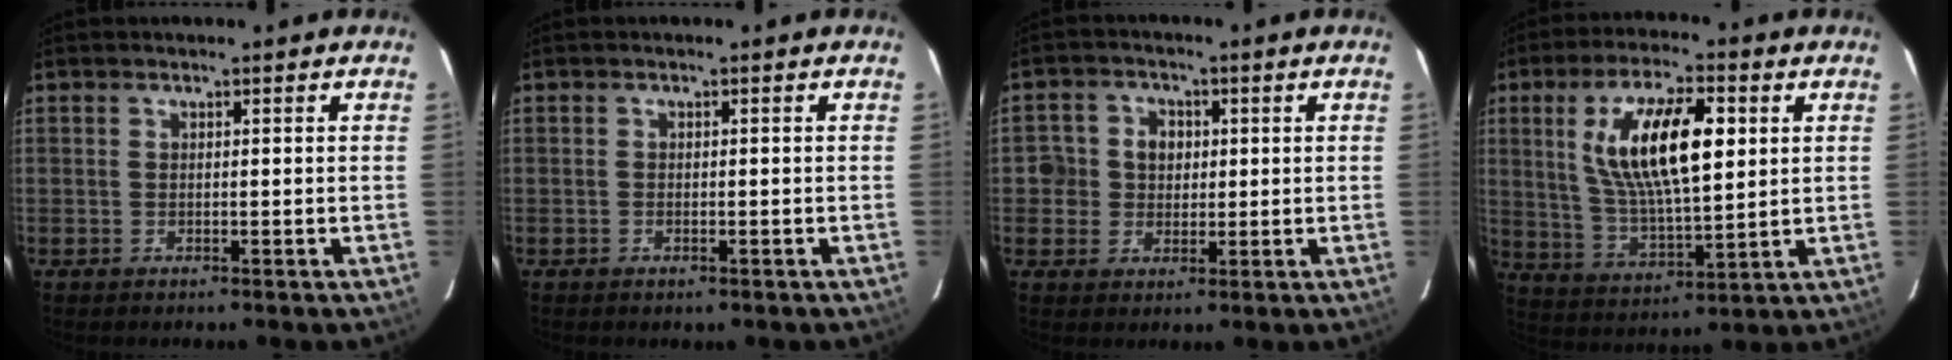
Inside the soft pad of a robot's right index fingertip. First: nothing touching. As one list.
[{"total": 0.9, "force": [-0.5, 0.6, 0.5], "torque": [-0.007, 0.000, -0.008]}, {"total": 5.4, "force": [0.0, 5.3, 1.2], "torque": [-0.013, 0.020, -0.002]}, {"total": 16.6, "force": [4.4, 5.8, 15.0], "torque": [-0.277, 0.010, 0.087]}]